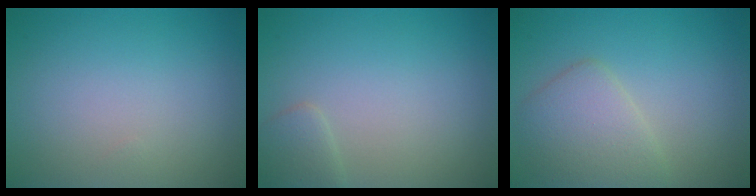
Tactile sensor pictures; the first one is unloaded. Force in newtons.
{"total": 1.4, "press": 1.4, "slide": 0.1}
{"total": 3.8, "press": 3.8, "slide": 0.2}